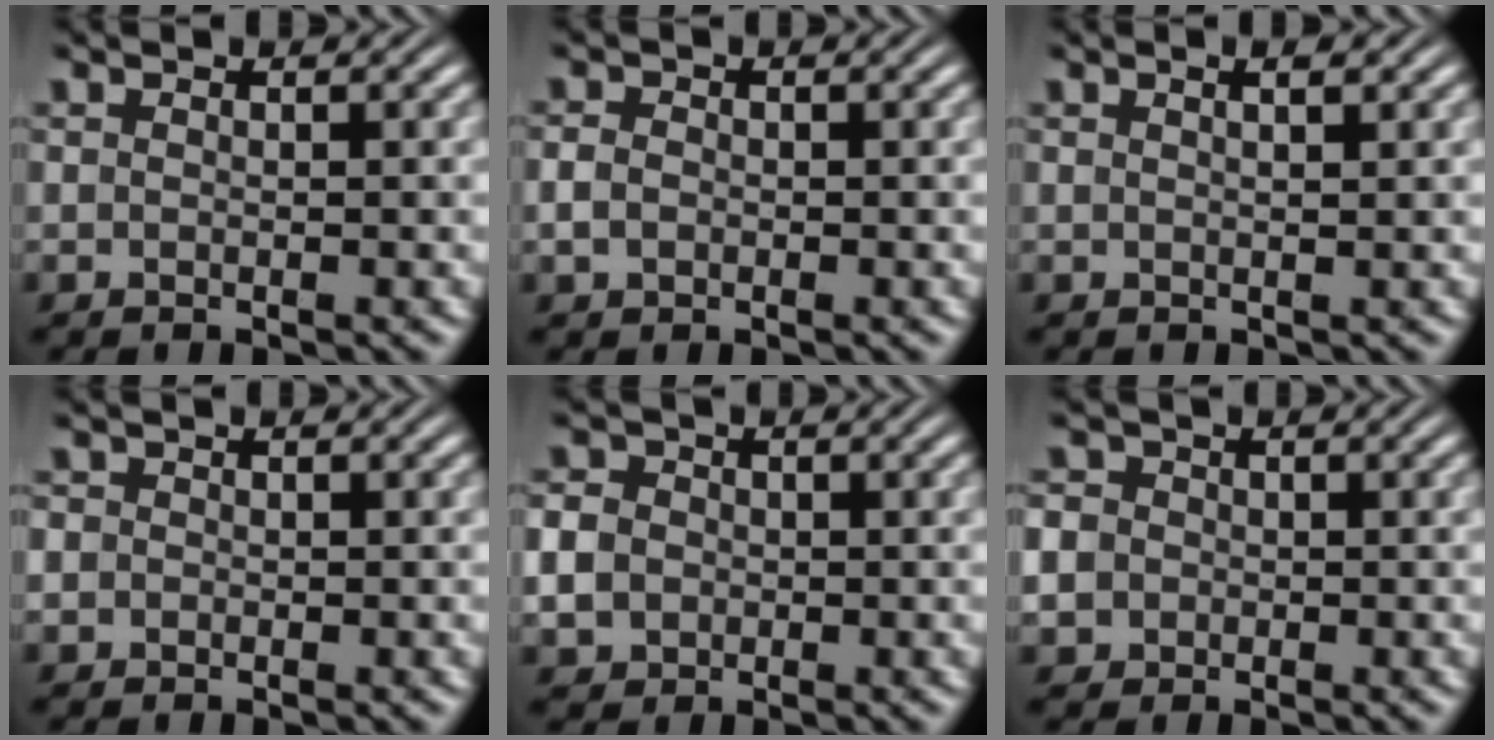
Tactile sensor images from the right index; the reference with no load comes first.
{"total": 1.6, "force": [-0.4, 1.3, 0.8], "torque": [-0.024, -0.006, -0.005]}
{"total": 1.2, "force": [0.5, -0.1, 1.1], "torque": [-0.014, 0.001, 0.010]}
{"total": 2.7, "force": [-0.4, 2.6, 0.5], "torque": [-0.025, -0.008, -0.012]}
{"total": 4.4, "force": [-0.4, 4.1, 1.7], "torque": [-0.047, -0.011, -0.008]}
{"total": 5.0, "force": [-0.5, 4.7, 1.6], "torque": [-0.052, -0.014, -0.012]}